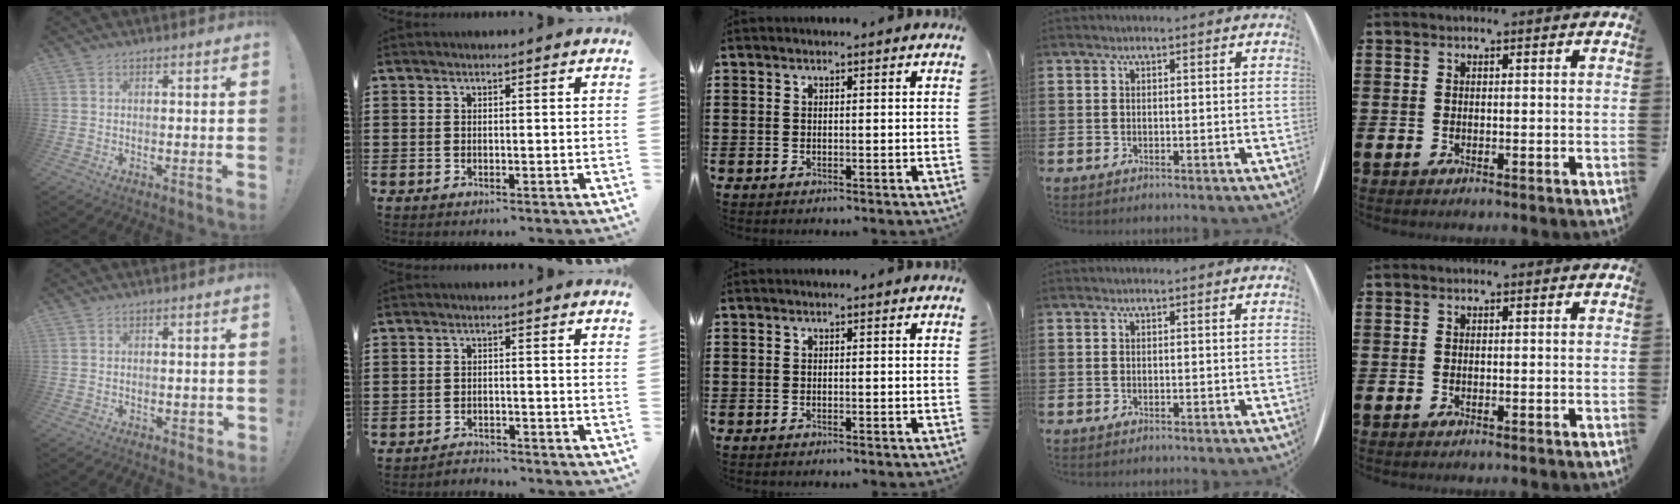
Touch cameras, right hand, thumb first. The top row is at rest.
{"thumb": {"total": 2.0, "force": [-0.4, 1.4, 1.3], "torque": [-0.011, 0.002, -0.005]}, "index": {"total": 2.0, "force": [-2.0, 0.2, -0.2], "torque": [-0.004, 0.002, -0.043]}}